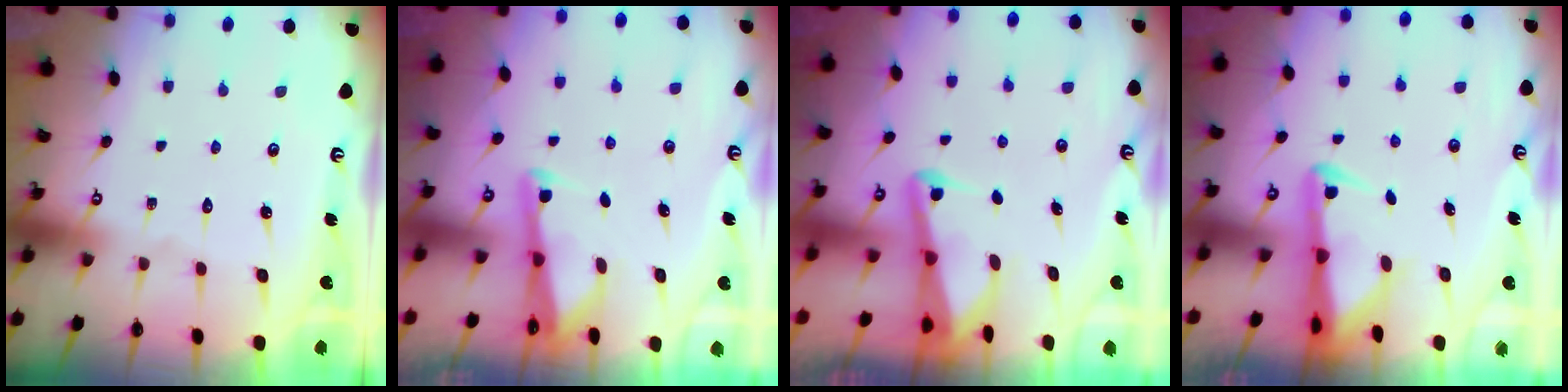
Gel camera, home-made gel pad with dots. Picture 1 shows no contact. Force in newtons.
{"total": 2.6, "press": 2.6, "slide": 0.1}
{"total": 2.8, "press": 2.7, "slide": 0.7}
{"total": 2.6, "press": 2.5, "slide": 0.7}